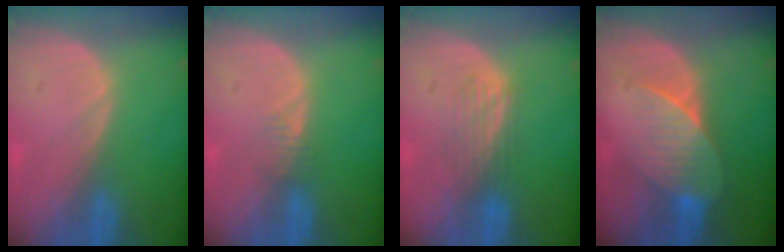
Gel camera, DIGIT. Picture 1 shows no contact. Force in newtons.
{"total": 1.5, "press": 1.5, "slide": 0.2}
{"total": 3.6, "press": 3.2, "slide": 1.7}
{"total": 7.1, "press": 6.5, "slide": 2.8}